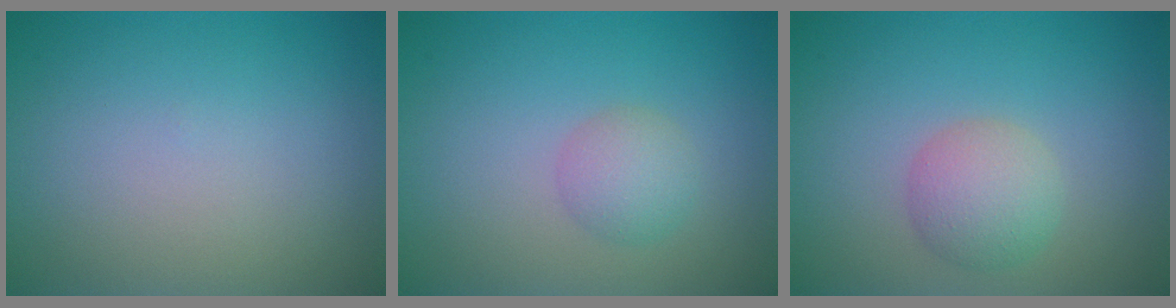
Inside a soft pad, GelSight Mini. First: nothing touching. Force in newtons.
{"total": 2.2, "press": 2.2, "slide": 0.1}
{"total": 3.1, "press": 3.1, "slide": 0.1}